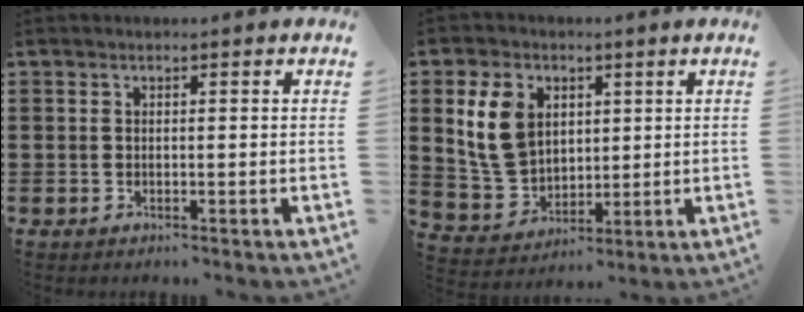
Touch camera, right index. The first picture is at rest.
{"total": 9.7, "force": [2.4, 7.5, 5.6], "torque": [-0.145, 0.016, 0.044]}